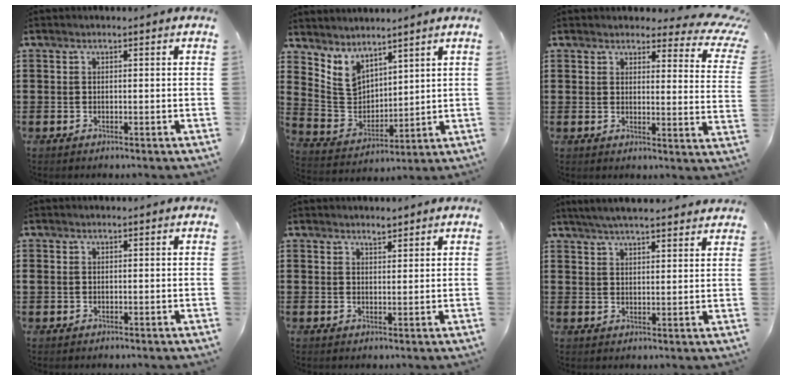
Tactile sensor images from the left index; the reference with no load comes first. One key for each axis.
{"total": 5.3, "fx": 4.1, "fy": 3.1, "fz": 1.1, "tx": -0.050, "ty": -0.018, "tz": 0.079}
{"total": 4.2, "fx": 3.5, "fy": 1.1, "fz": 1.9, "tx": -0.038, "ty": -0.018, "tz": 0.059}
{"total": 0.6, "fx": 0.0, "fy": 0.6, "fz": 0.2, "tx": -0.007, "ty": 0.005, "tz": -0.001}
{"total": 1.9, "fx": 1.7, "fy": 0.4, "fz": 0.6, "tx": -0.014, "ty": 0.001, "tz": 0.033}
{"total": 4.4, "fx": 4.2, "fy": 0.0, "fz": 1.5, "tx": -0.040, "ty": -0.010, "tz": 0.075}